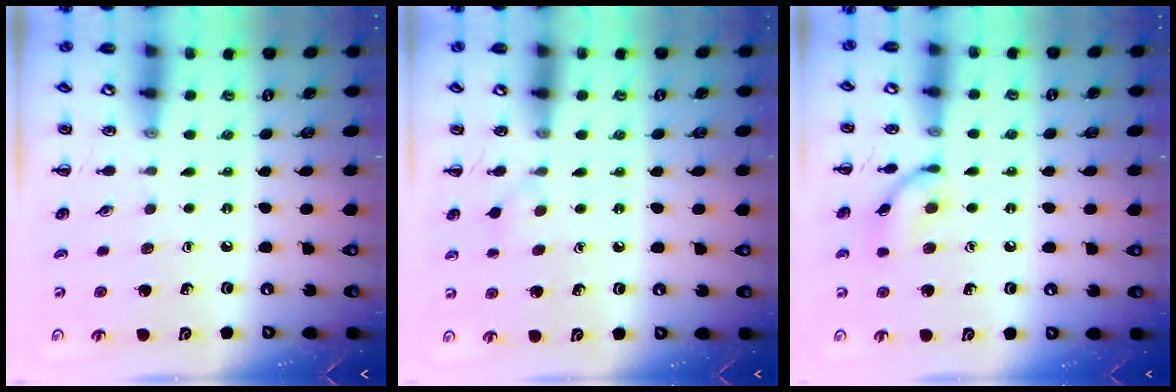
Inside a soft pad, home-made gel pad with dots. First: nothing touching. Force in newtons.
{"total": 5.1, "press": 4.8, "slide": 1.7}
{"total": 9.2, "press": 9.2, "slide": 0.3}